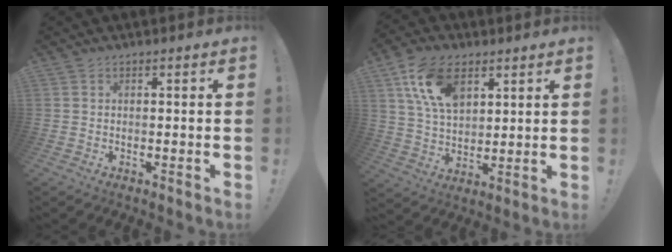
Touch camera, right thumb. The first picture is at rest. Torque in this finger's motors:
{"motor_torque": [1.82, 2.76, 0.40, -0.24, 0.31]}